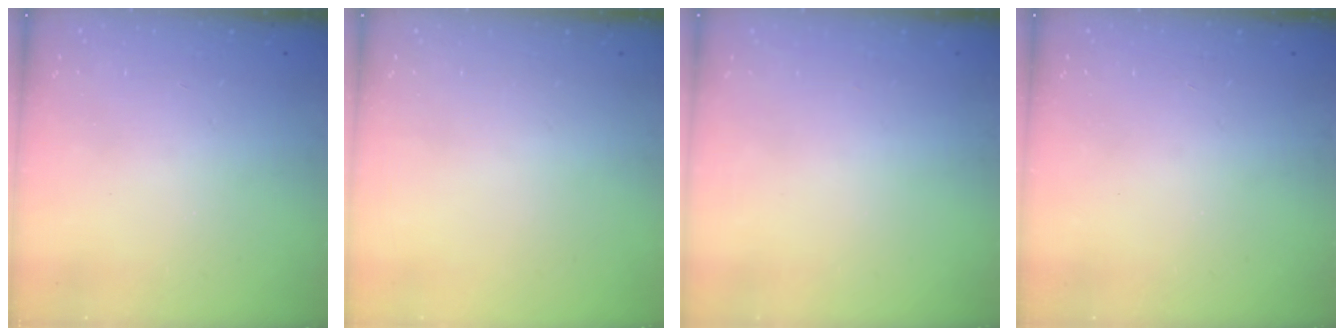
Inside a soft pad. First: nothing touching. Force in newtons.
{"total": 0.0}
{"total": 0.0}
{"total": 0.0}